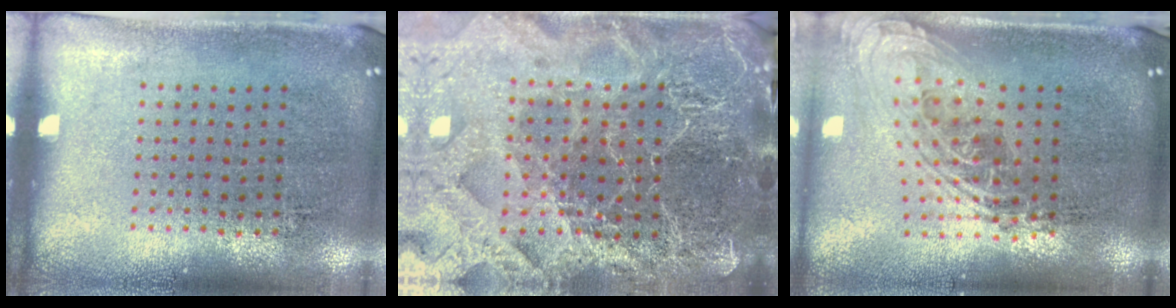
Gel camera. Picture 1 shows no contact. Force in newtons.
{"total": 5.0, "press": 4.6, "slide": 2.0}
{"total": 2.2, "press": 1.6, "slide": 1.4}